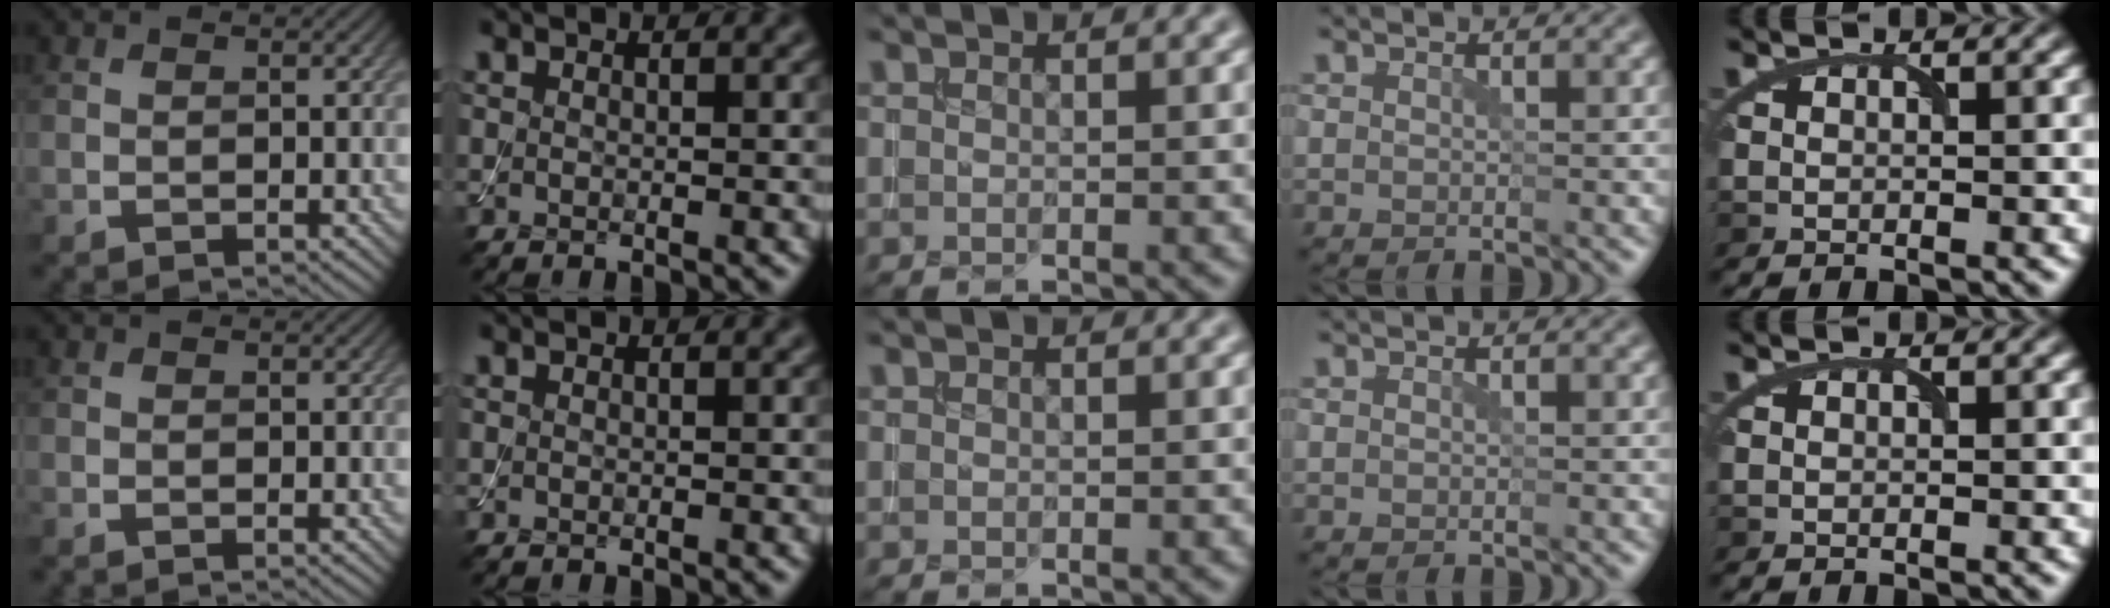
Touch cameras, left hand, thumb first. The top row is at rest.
{}